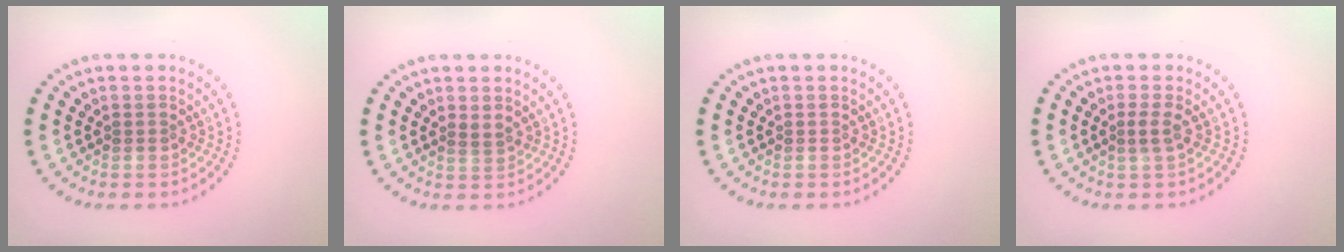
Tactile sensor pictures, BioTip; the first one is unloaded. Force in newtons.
{"total": 0.8, "press": 0.7, "slide": 0.4}
{"total": 0.0}
{"total": 1.2, "press": 1.0, "slide": 0.5}